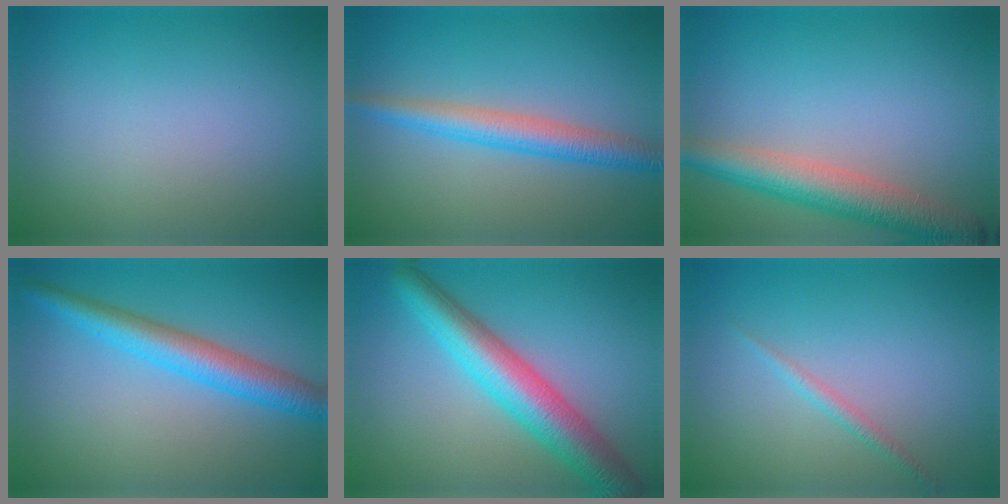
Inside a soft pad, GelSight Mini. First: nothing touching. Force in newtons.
{"total": 3.7, "press": 3.7, "slide": 0.1}
{"total": 5.5, "press": 5.5, "slide": 0.4}
{"total": 4.7, "press": 4.7, "slide": 0.1}
{"total": 7.0, "press": 7.0, "slide": 0.2}
{"total": 1.1, "press": 1.1, "slide": 0.0}